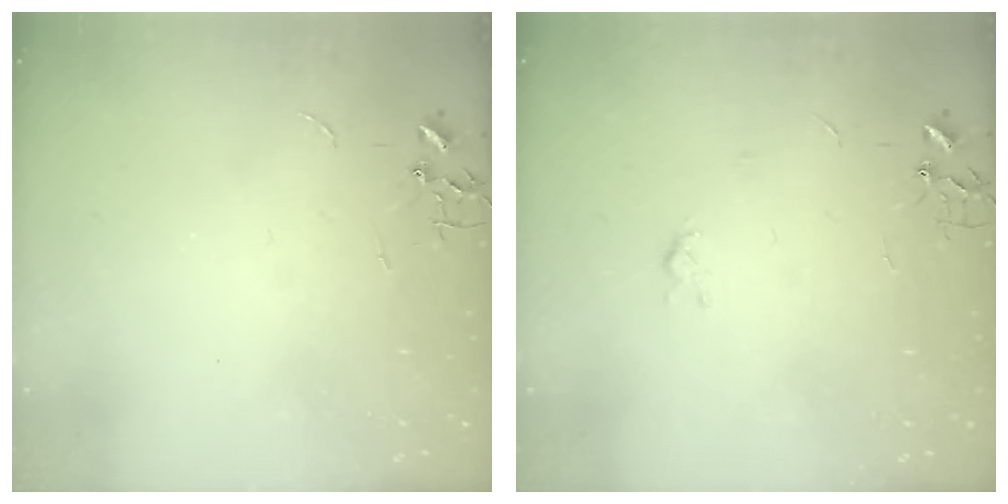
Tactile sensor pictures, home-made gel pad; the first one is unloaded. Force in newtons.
{"total": 3.0, "press": 2.9, "slide": 0.6}